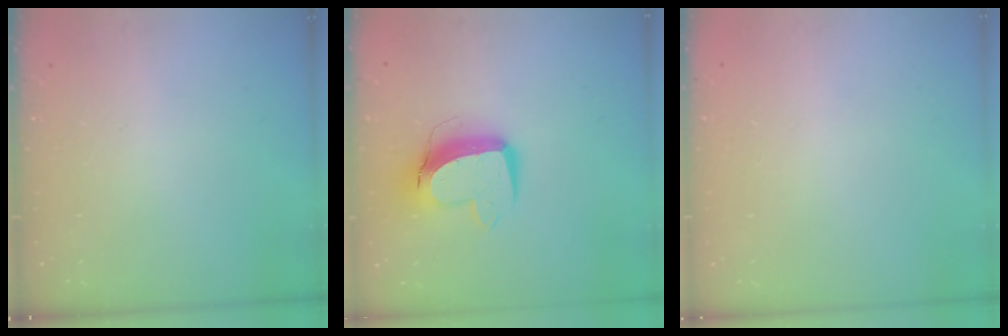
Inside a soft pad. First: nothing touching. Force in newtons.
{"total": 12.5, "press": 12.4, "slide": 1.5}
{"total": 0.0}